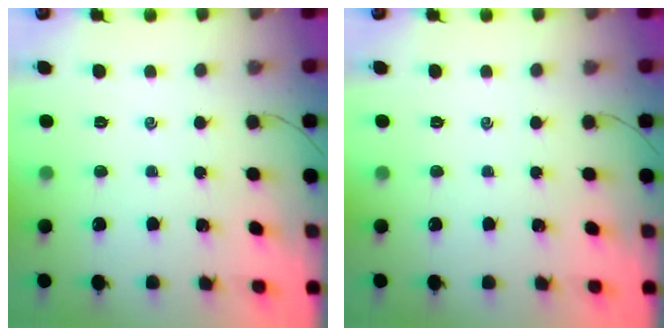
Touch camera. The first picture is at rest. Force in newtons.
{"total": 0.0}